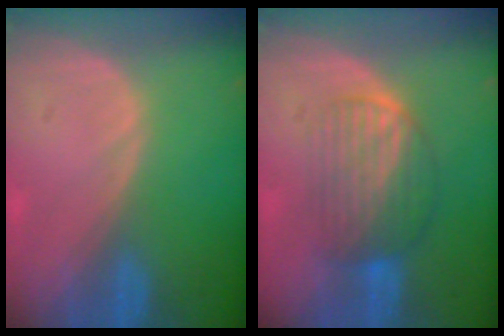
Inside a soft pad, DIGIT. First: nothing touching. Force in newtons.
{"total": 6.5, "press": 6.3, "slide": 1.7}